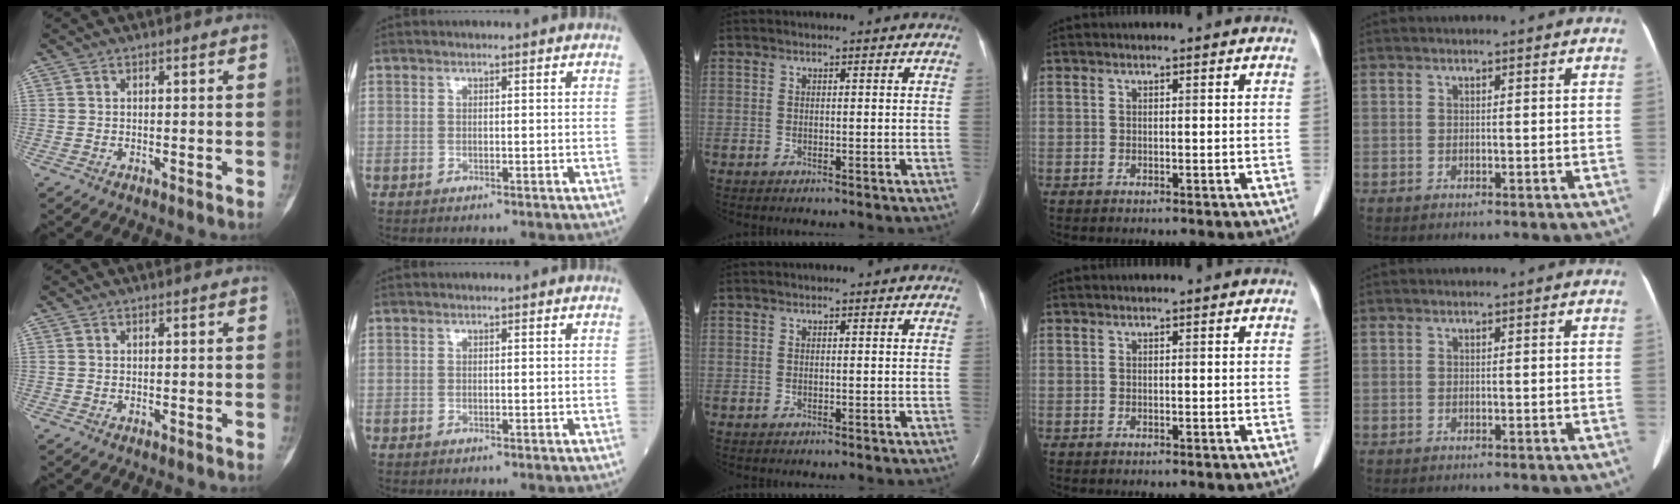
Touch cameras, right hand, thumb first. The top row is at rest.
{}